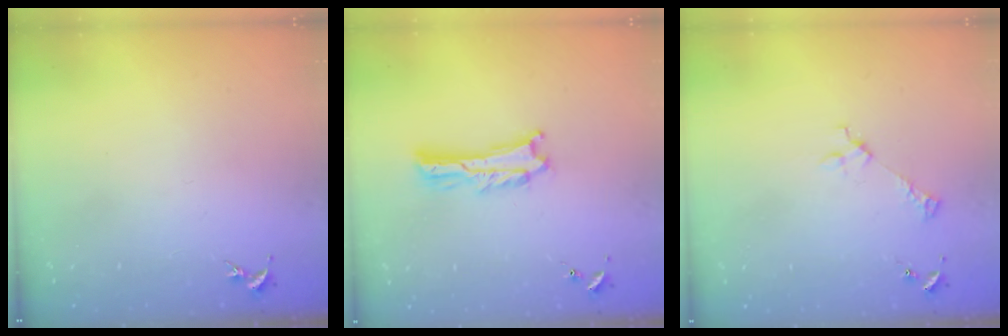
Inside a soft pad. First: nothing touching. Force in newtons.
{"total": 2.0, "press": 2.0, "slide": 0.3}
{"total": 2.6, "press": 2.6, "slide": 0.3}